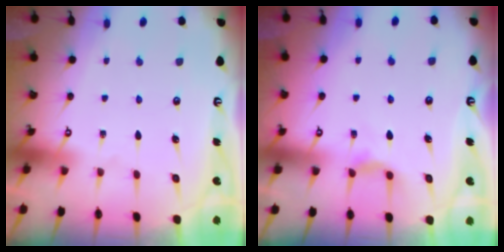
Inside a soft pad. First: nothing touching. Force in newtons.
{"total": 4.8, "press": 4.7, "slide": 0.6}